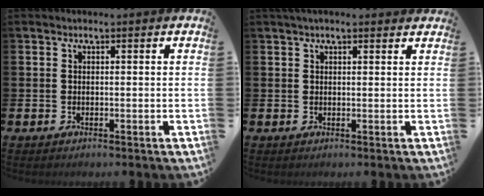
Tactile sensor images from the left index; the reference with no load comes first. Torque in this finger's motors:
{"motor_torque": [1.14, -1.00, 0.35, 0.16]}